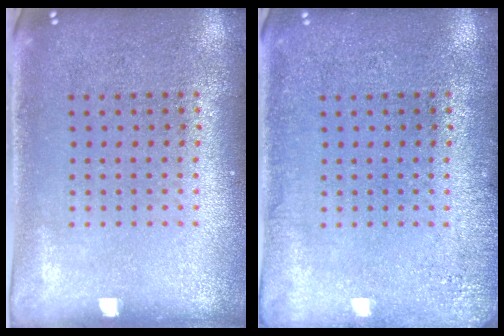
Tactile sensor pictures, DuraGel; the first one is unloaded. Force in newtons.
{"total": 1.8, "press": 1.8, "slide": 0.3}